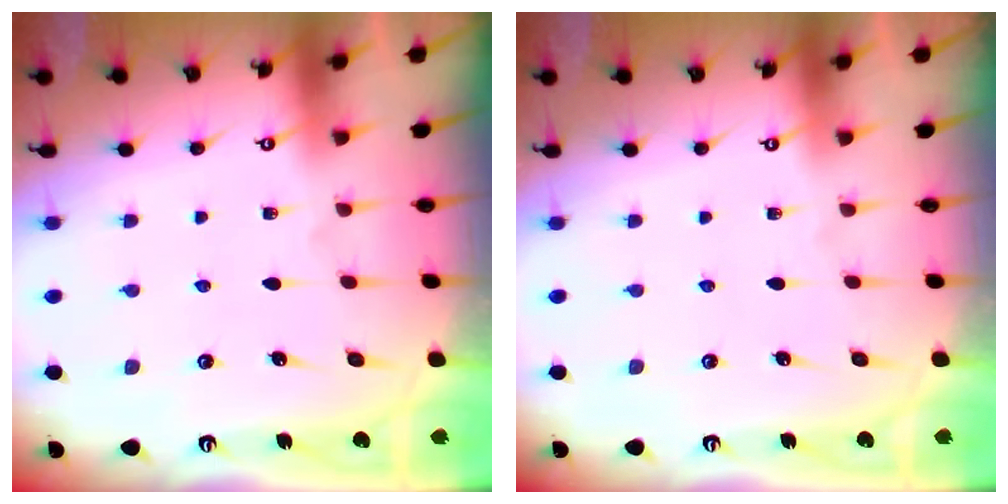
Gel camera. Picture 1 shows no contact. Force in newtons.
{"total": 0.0}